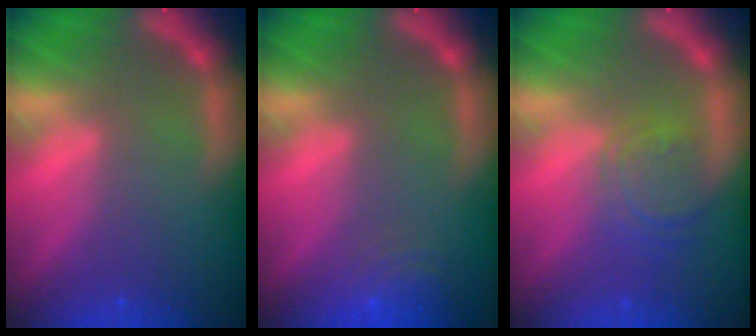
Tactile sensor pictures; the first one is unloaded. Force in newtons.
{"total": 4.5}
{"total": 4.0}